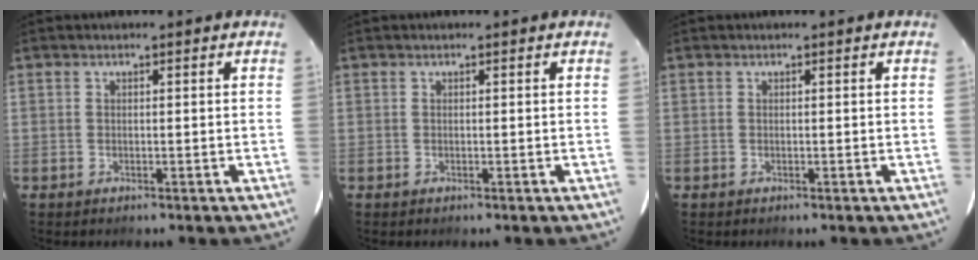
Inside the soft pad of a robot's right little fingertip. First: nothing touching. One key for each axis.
{"total": 0.0}
{"total": 0.0}